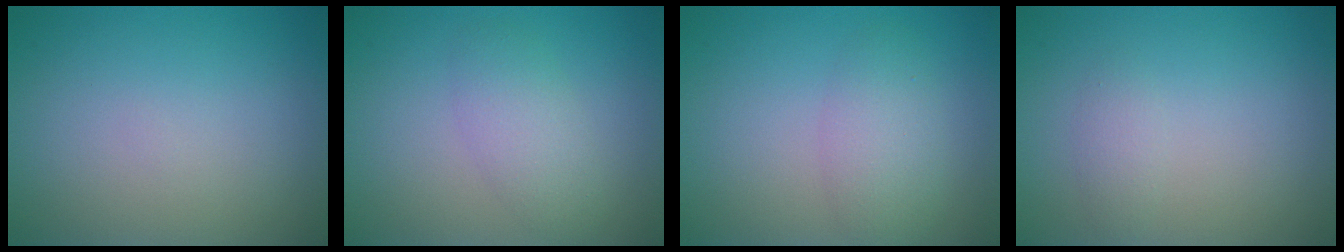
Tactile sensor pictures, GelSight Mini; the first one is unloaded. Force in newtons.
{"total": 2.7, "press": 2.7, "slide": 0.3}
{"total": 2.9, "press": 2.9, "slide": 0.2}
{"total": 1.0, "press": 1.0, "slide": 0.0}